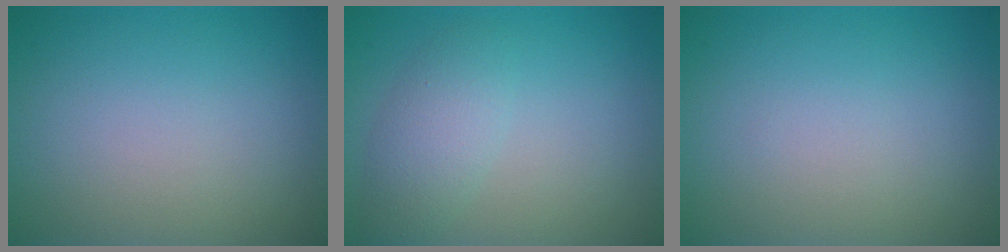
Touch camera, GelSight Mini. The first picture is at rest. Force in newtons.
{"total": 2.9, "press": 2.9, "slide": 0.2}
{"total": 0.0}